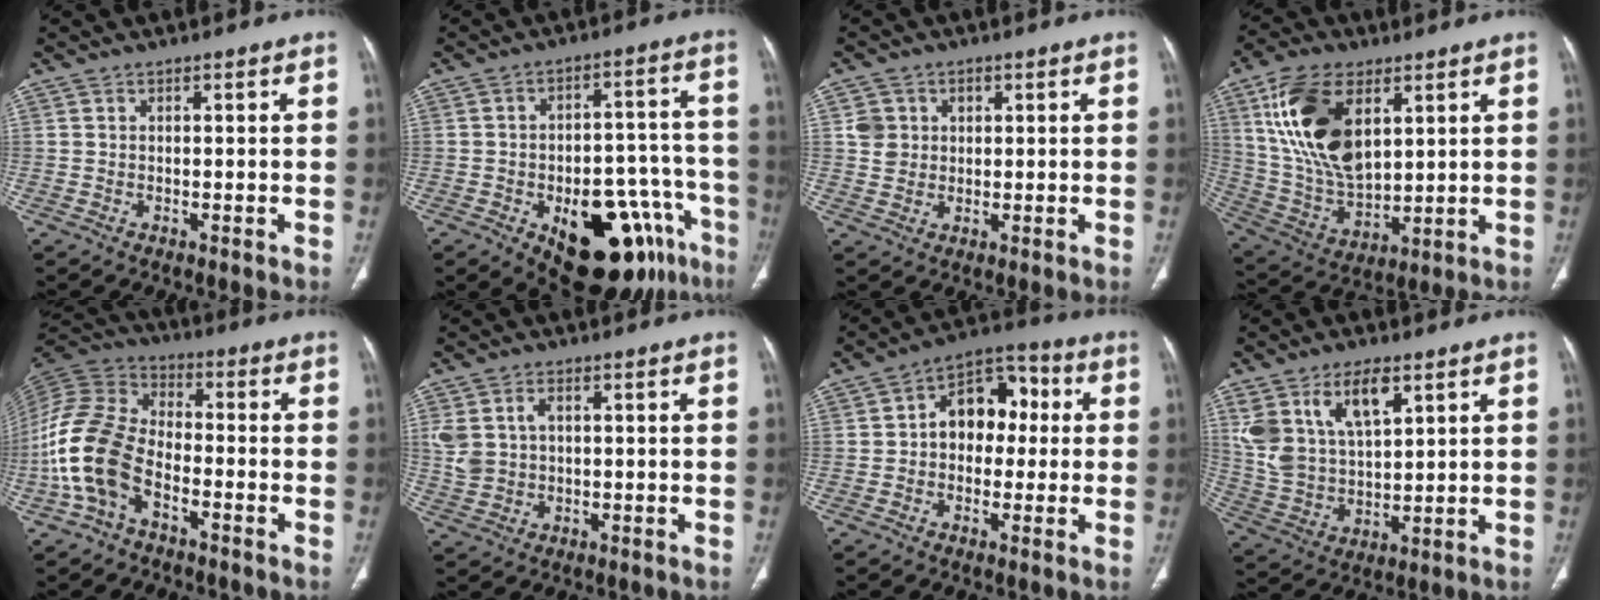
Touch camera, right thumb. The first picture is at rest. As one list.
[{"total": 21.9, "force": [-11.0, 10.7, 15.6], "torque": [-0.129, 0.070, -0.138]}, {"total": 4.4, "force": [1.2, 4.1, 1.2], "torque": [-0.001, -0.002, 0.022]}, {"total": 19.4, "force": [7.0, 10.5, 14.8], "torque": [-0.270, -0.024, 0.143]}, {"total": 15.4, "force": [-5.6, 9.3, 11.0], "torque": [-0.234, 0.042, -0.116]}, {"total": 6.1, "force": [1.2, 4.3, 4.1], "torque": [-0.088, 0.009, 0.032]}, {"total": 11.3, "force": [1.0, 8.0, 7.9], "torque": [-0.077, 0.034, 0.003]}, {"total": 14.2, "force": [7.1, 7.0, 10.1], "torque": [-0.188, -0.019, 0.149]}]